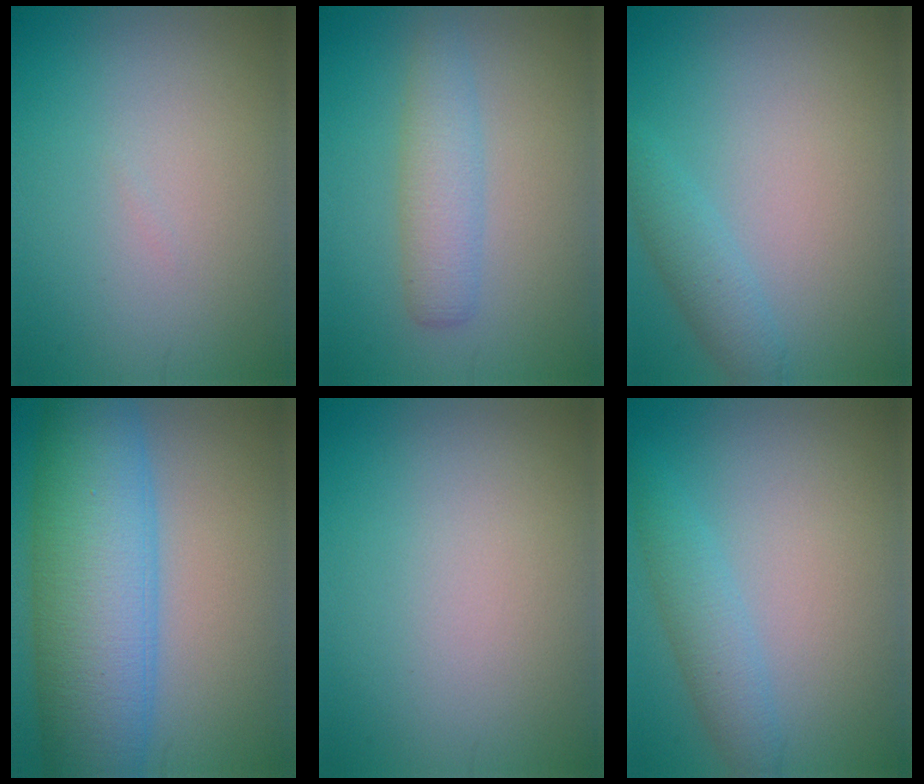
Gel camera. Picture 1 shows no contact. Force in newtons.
{"total": 3.2, "press": 3.2, "slide": 0.1}
{"total": 2.3, "press": 2.3, "slide": 0.1}
{"total": 12.4, "press": 12.4, "slide": 0.2}
{"total": 0.0}
{"total": 2.7, "press": 2.7, "slide": 0.1}